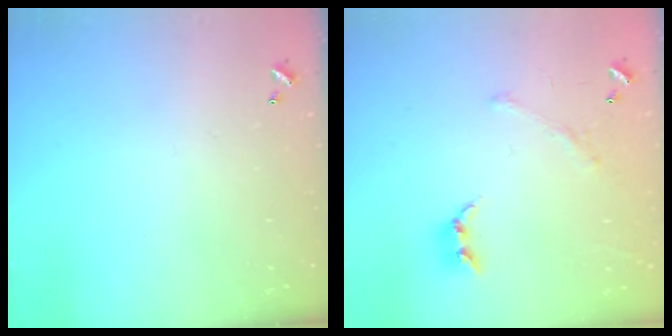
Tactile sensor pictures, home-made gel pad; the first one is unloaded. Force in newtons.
{"total": 2.3, "press": 2.0, "slide": 1.0}